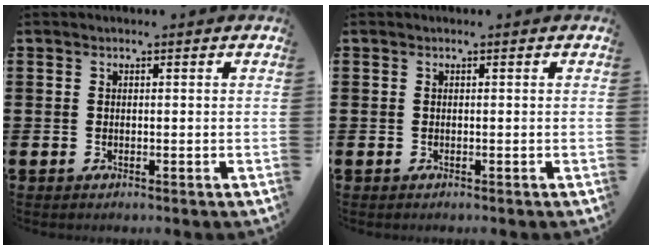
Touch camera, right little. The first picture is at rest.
{"total": 0.0}